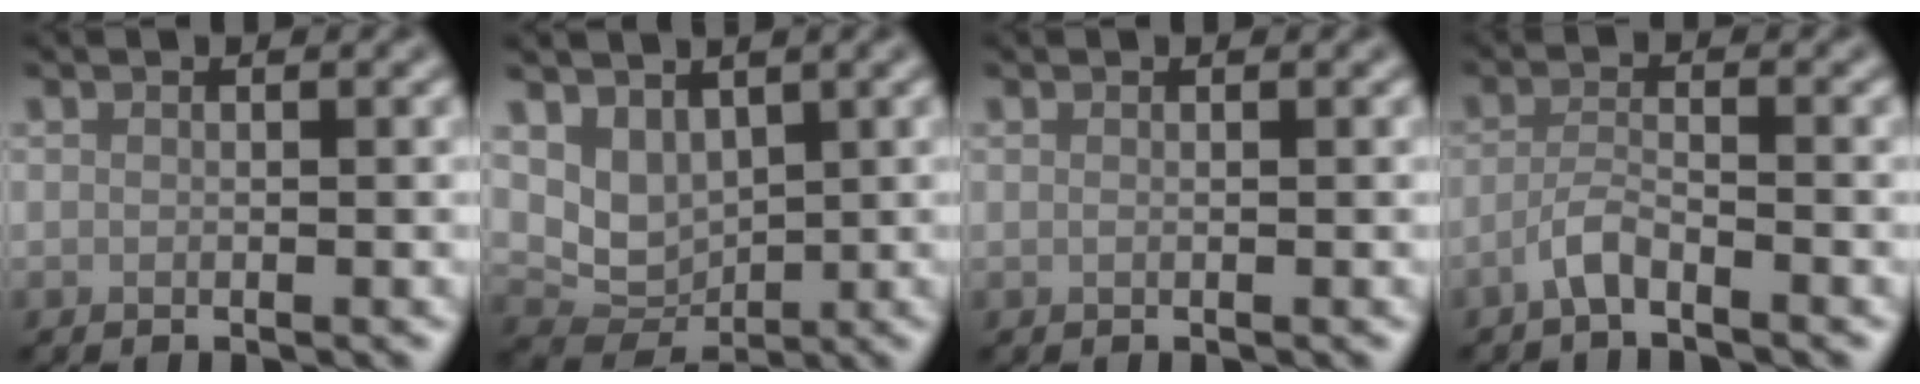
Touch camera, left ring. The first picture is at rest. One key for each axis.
{"total": 3.7, "fx": 1.6, "fy": 2.5, "fz": 2.1, "tx": -0.047, "ty": -0.014, "tz": 0.032}
{"total": 0.0}
{"total": 2.3, "fx": -1.7, "fy": 0.4, "fz": 1.5, "tx": -0.035, "ty": 0.001, "tz": -0.043}